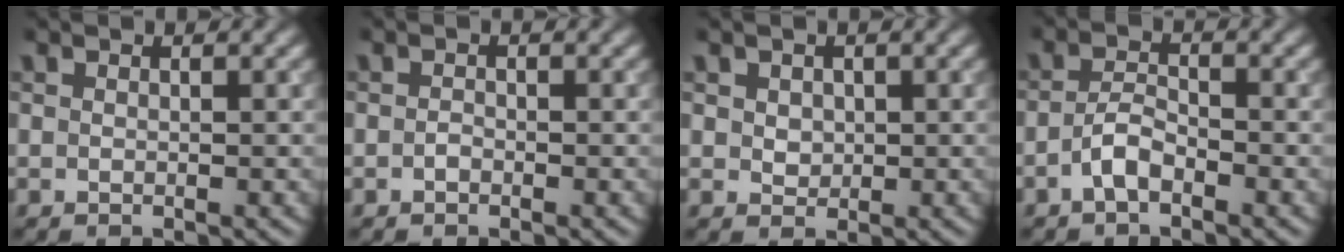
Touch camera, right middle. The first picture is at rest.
{"total": 0.6, "force": [-0.3, 0.4, 0.3], "torque": [-0.008, 0.000, -0.006]}
{"total": 1.4, "force": [0.3, 1.2, 0.7], "torque": [-0.012, 0.000, 0.008]}
{"total": 2.3, "force": [-1.3, 0.9, 1.7], "torque": [-0.035, 0.005, -0.030]}